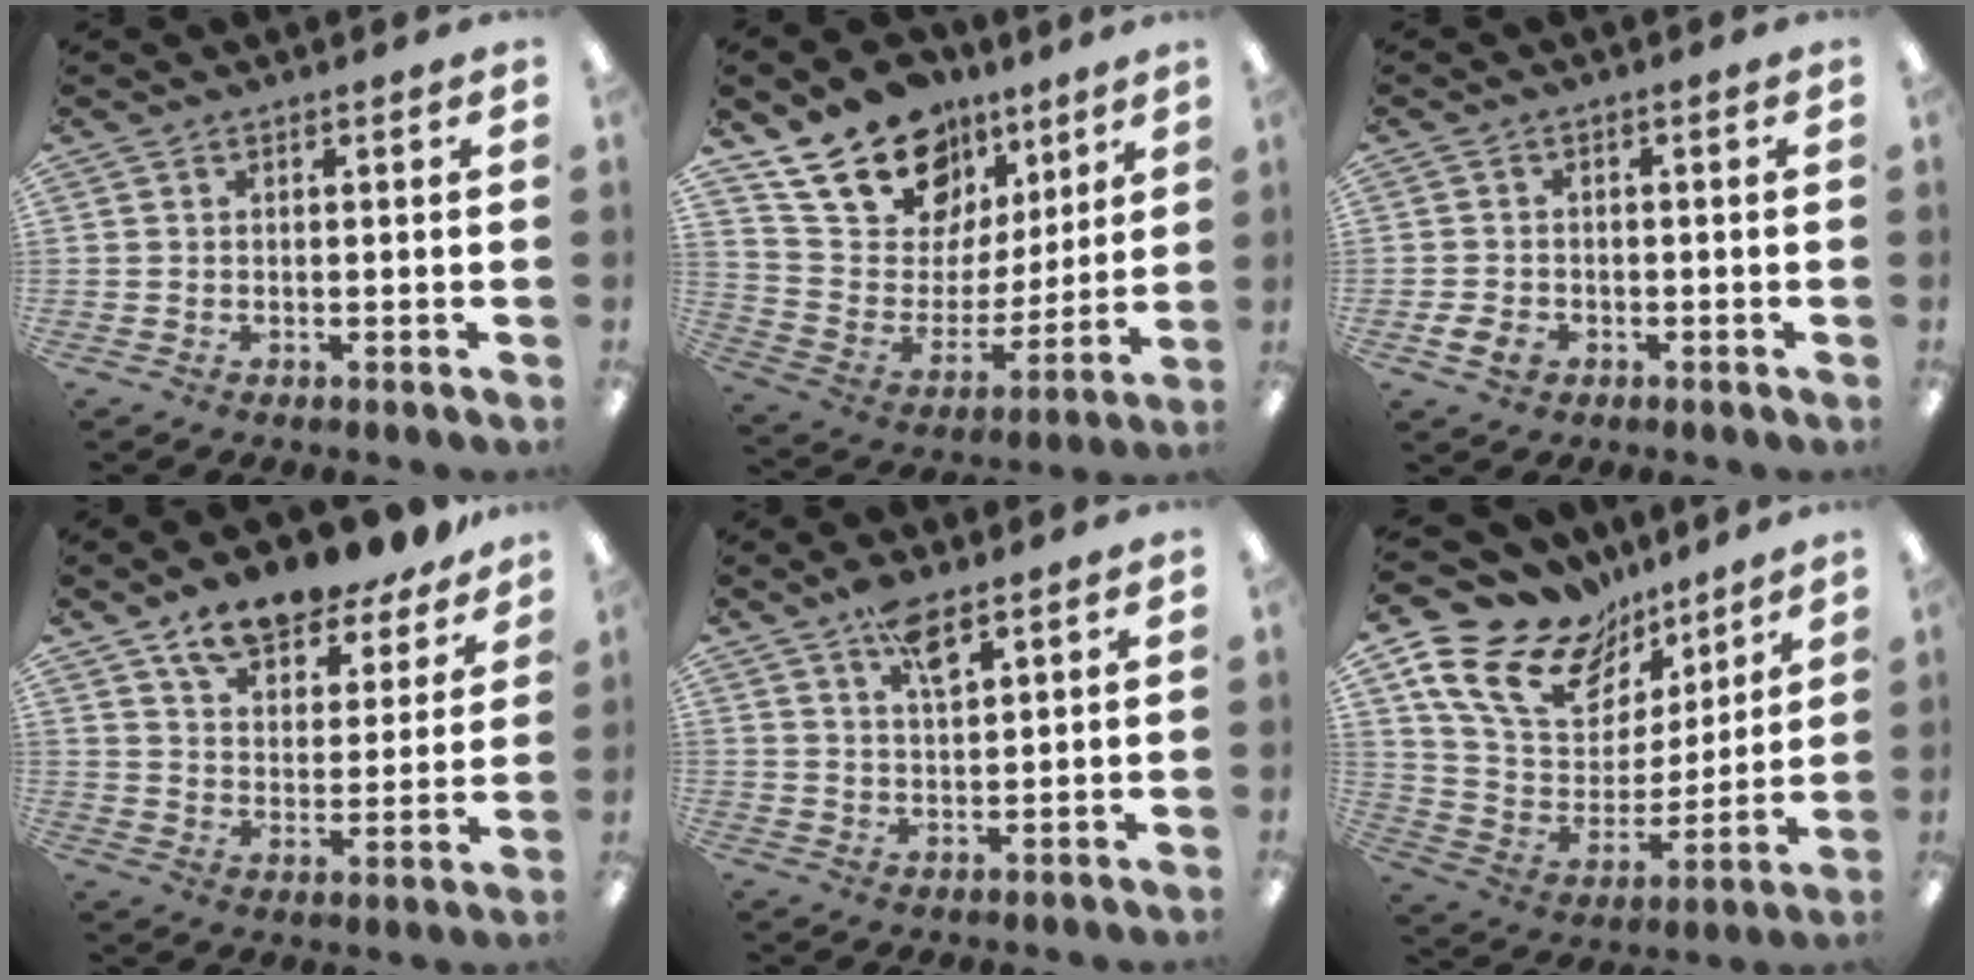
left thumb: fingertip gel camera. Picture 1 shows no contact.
{"total": 20.2, "force": [13.4, 12.5, 8.4], "torque": [-0.154, -0.069, 0.248]}
{"total": 3.5, "force": [-1.6, 2.5, 1.9], "torque": [-0.043, 0.003, -0.030]}
{"total": 12.2, "force": [10.6, 4.1, 4.5], "torque": [-0.081, -0.072, 0.190]}
{"total": 6.6, "force": [4.4, 2.3, 4.4], "torque": [-0.073, -0.015, 0.075]}
{"total": 19.1, "force": [12.2, 12.0, 8.6], "torque": [-0.166, -0.068, 0.226]}